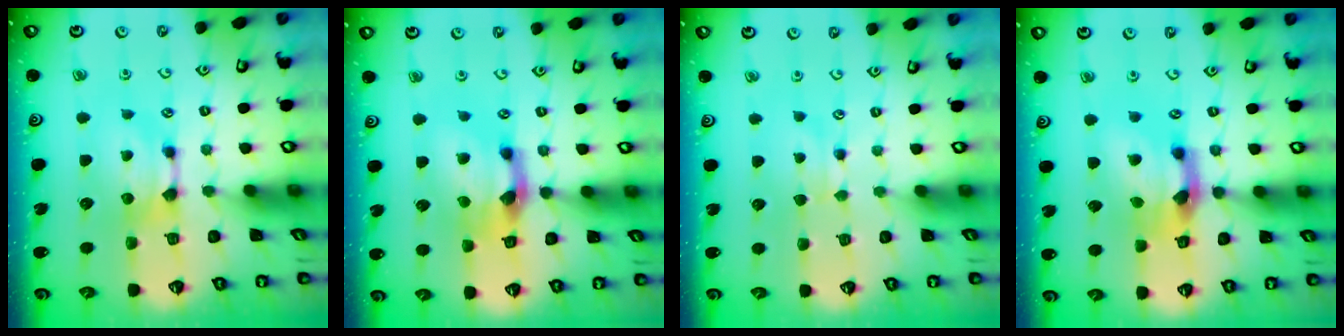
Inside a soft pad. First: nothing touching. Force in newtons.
{"total": 5.1, "press": 4.4, "slide": 2.4}
{"total": 2.4, "press": 2.4, "slide": 0.4}
{"total": 5.6, "press": 5.0, "slide": 2.5}